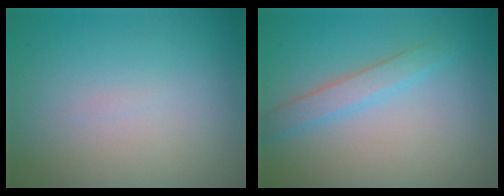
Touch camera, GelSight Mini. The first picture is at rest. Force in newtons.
{"total": 2.1, "press": 2.1, "slide": 0.1}